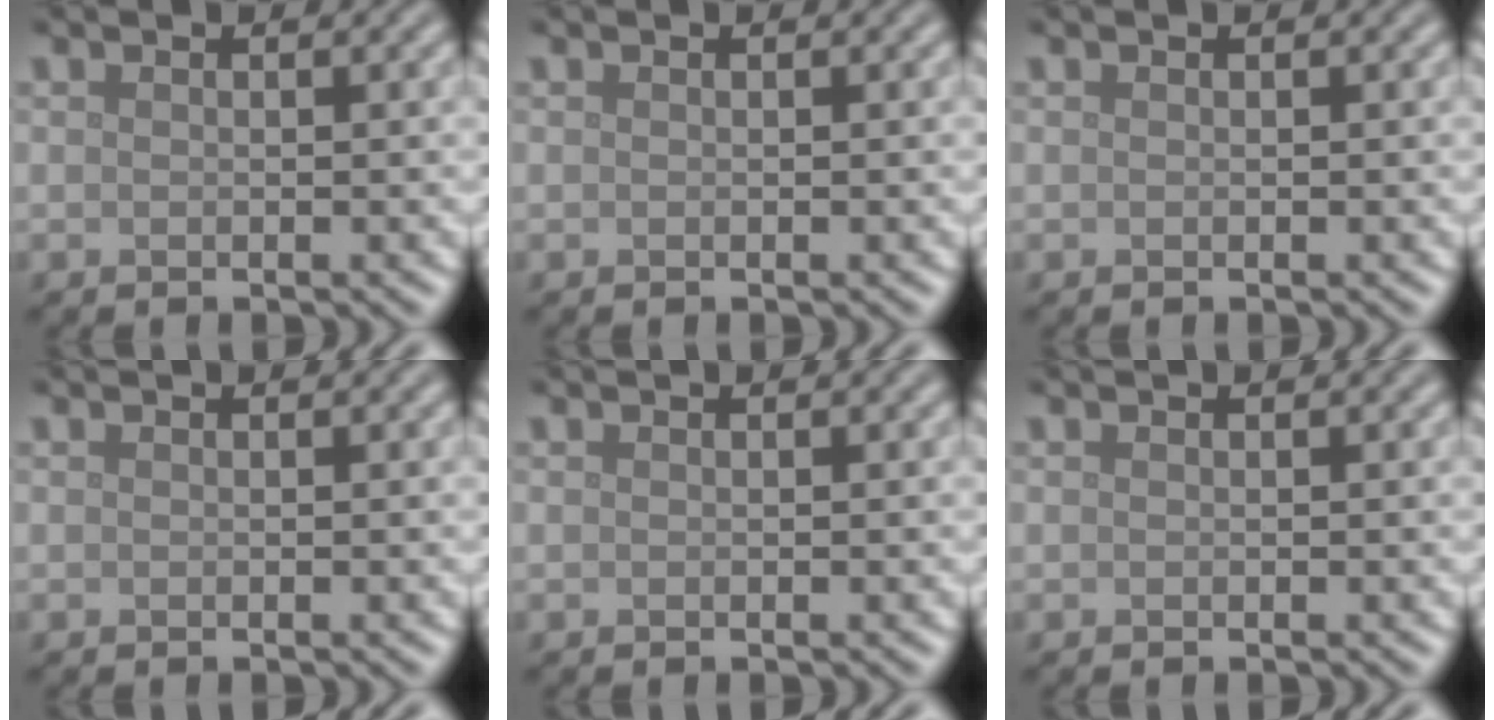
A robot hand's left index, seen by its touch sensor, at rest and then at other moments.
{"total": 0.0}
{"total": 0.0}
{"total": 0.0}
{"total": 0.0}
{"total": 0.0}